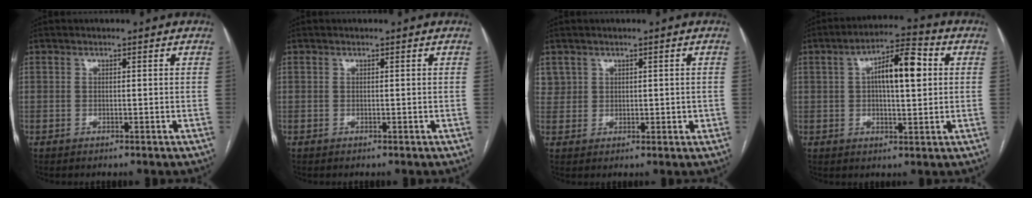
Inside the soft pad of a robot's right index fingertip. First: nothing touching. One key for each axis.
{"total": 0.0}
{"total": 3.2, "fx": 1.5, "fy": 2.8, "fz": 0.7, "tx": -0.012, "ty": 0.009, "tz": 0.037}
{"total": 9.9, "fx": 2.0, "fy": 2.9, "fz": 9.2, "tx": -0.156, "ty": 0.025, "tz": 0.028}